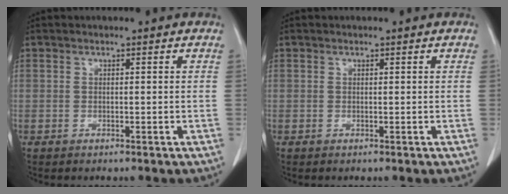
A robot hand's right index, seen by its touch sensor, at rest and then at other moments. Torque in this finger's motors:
{"motor_torque": [0.01, 0.00, 0.00, 0.00]}